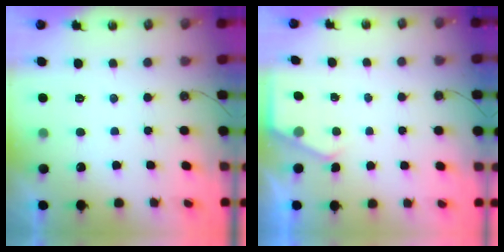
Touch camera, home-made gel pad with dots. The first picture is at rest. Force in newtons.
{"total": 2.4, "press": 2.4, "slide": 0.4}